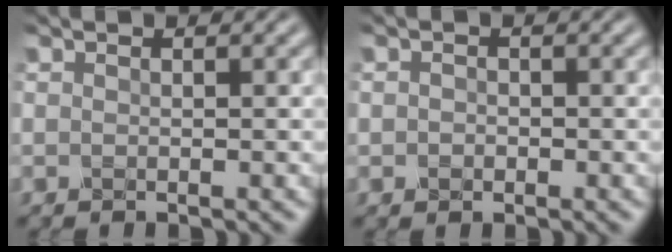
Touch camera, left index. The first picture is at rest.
{"total": 0.8, "force": [-0.2, 0.7, 0.3], "torque": [-0.004, -0.004, -0.005]}